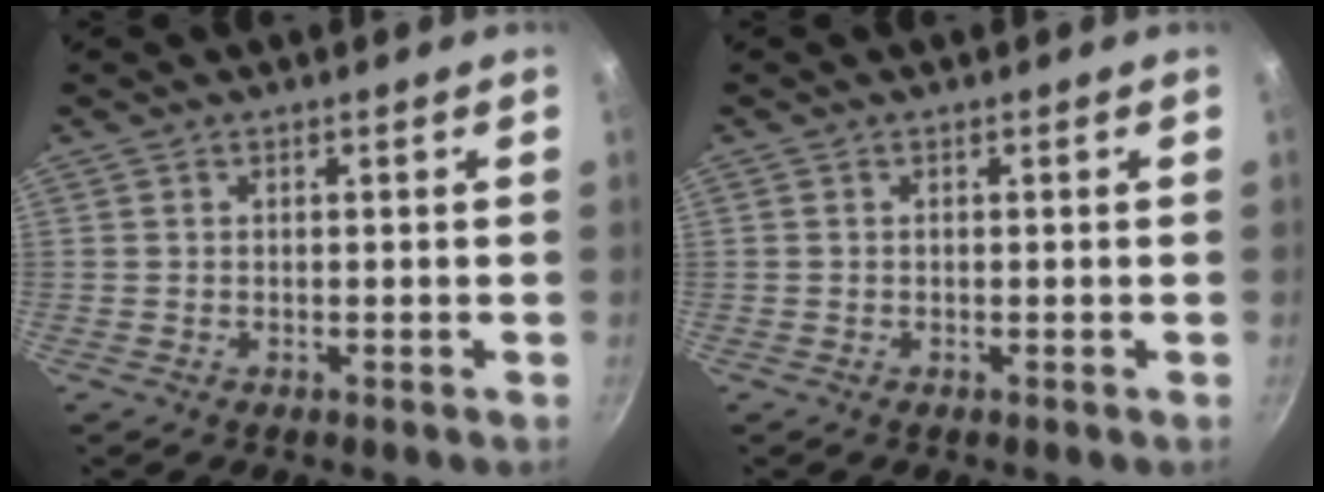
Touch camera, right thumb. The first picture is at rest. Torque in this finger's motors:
{"motor_torque": [0.12, -0.35, 0.48, 0.03, -0.02]}